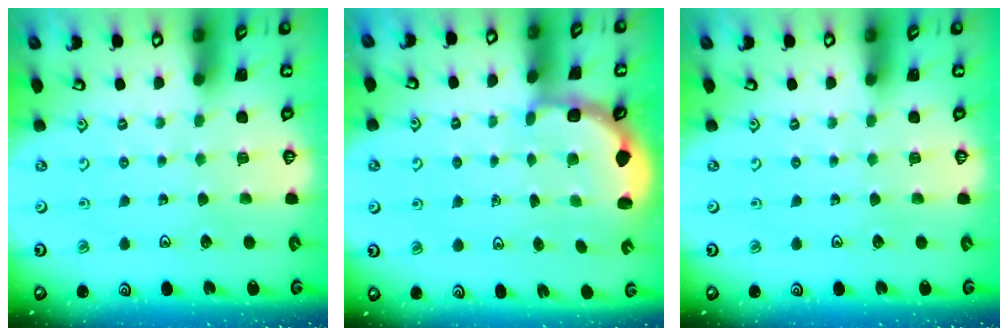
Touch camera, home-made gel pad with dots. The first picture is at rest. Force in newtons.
{"total": 3.0, "press": 2.6, "slide": 1.5}
{"total": 0.0}